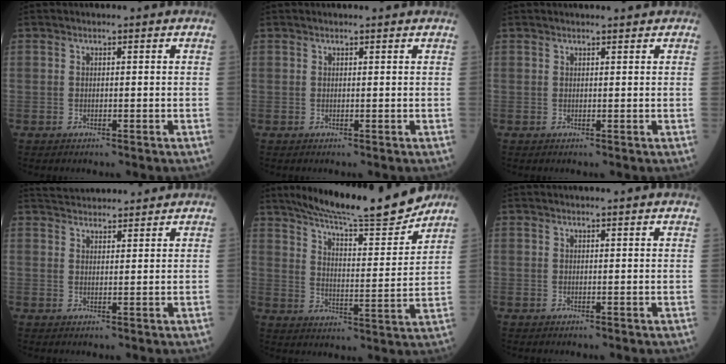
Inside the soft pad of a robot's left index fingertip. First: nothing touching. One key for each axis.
{"total": 1.6, "fx": 1.5, "fy": 0.1, "fz": 0.5, "tx": -0.009, "ty": 0.007, "tz": 0.016}
{"total": 2.6, "fx": 2.4, "fy": 0.5, "fz": 1.0, "tx": -0.012, "ty": 0.013, "tz": 0.026}
{"total": 9.5, "fx": 9.2, "fy": 1.1, "fz": 2.2, "tx": -0.040, "ty": 0.029, "tz": 0.134}
{"total": 17.3, "fx": 15.6, "fy": 0.7, "fz": 7.5, "tx": -0.121, "ty": -0.020, "tz": 0.232}
{"total": 6.5, "fx": 6.1, "fy": -0.1, "fz": 2.3, "tx": -0.028, "ty": 0.023, "tz": 0.060}